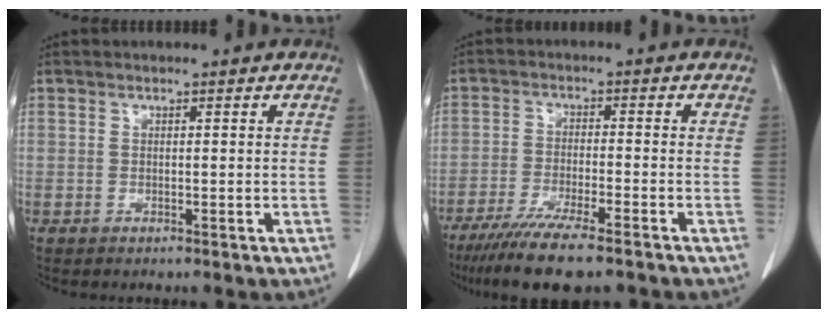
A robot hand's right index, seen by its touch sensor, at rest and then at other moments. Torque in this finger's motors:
{"motor_torque": [0.74, -0.69, 0.39, 0.18]}